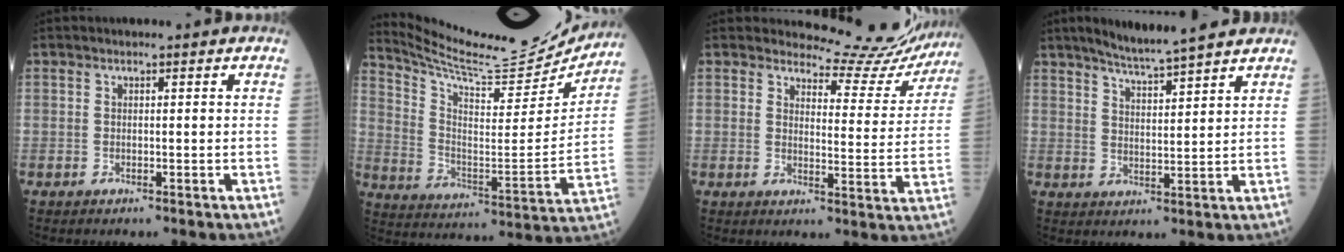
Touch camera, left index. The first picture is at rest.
{"total": 19.3, "force": [18.7, 1.2, 4.6], "torque": [-0.100, -0.065, 0.280]}
{"total": 11.7, "force": [11.4, 2.4, -0.1], "torque": [0.016, -0.049, 0.119]}
{"total": 10.2, "force": [8.9, 0.2, 5.0], "torque": [-0.082, 0.018, 0.133]}